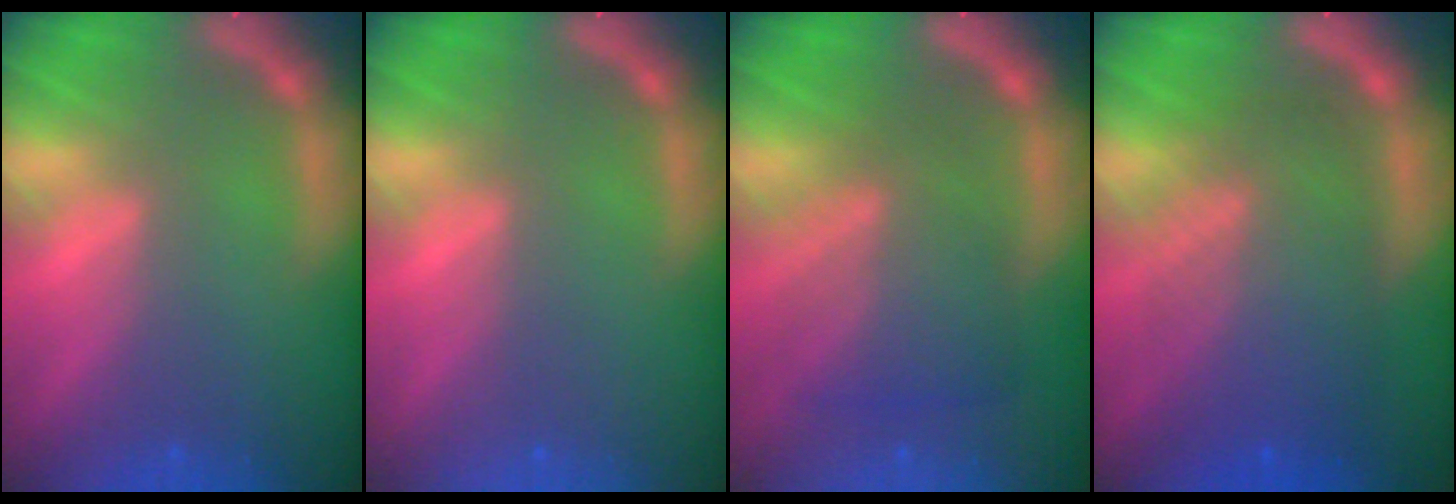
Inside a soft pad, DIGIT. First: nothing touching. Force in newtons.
{"total": 0.0}
{"total": 6.5}
{"total": 9.0}